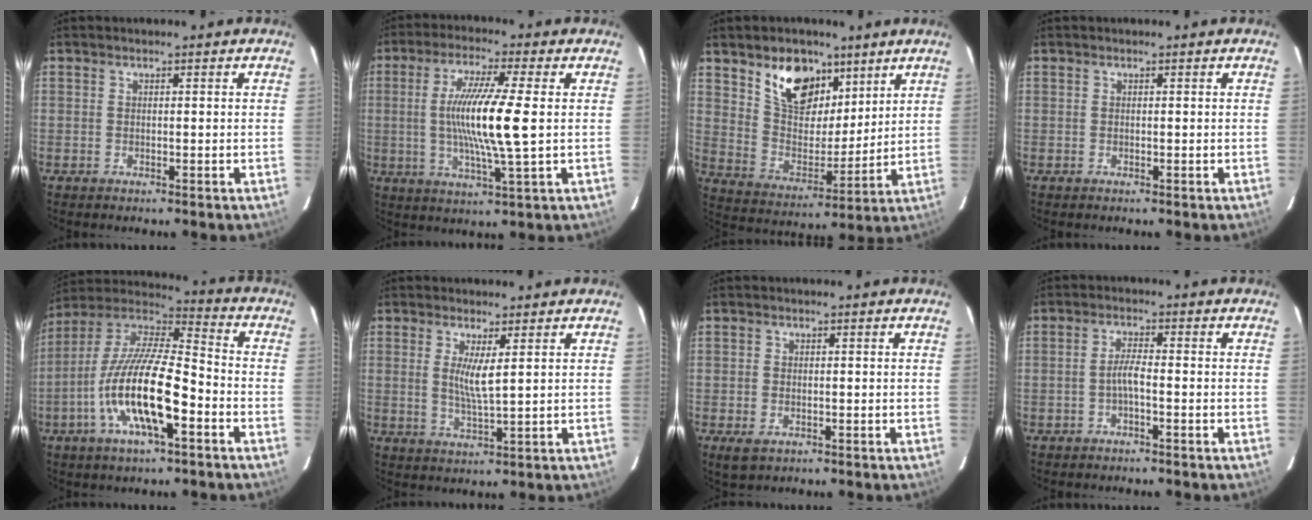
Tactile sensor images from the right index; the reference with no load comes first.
{"total": 12.2, "force": [0.3, 0.3, 12.2], "torque": [-0.231, -0.009, 0.004]}
{"total": 14.0, "force": [8.5, 8.2, 7.5], "torque": [-0.135, 0.009, 0.161]}
{"total": 0.0}
{"total": 18.2, "force": [-6.8, 4.9, 16.2], "torque": [-0.314, -0.015, -0.137]}
{"total": 4.4, "force": [1.4, 0.2, 4.2], "torque": [-0.079, -0.010, 0.025]}
{"total": 3.1, "force": [-1.3, 2.0, 1.9], "torque": [-0.035, -0.008, -0.020]}
{"total": 2.3, "force": [-1.2, 0.0, 1.9], "torque": [-0.041, 0.007, -0.024]}